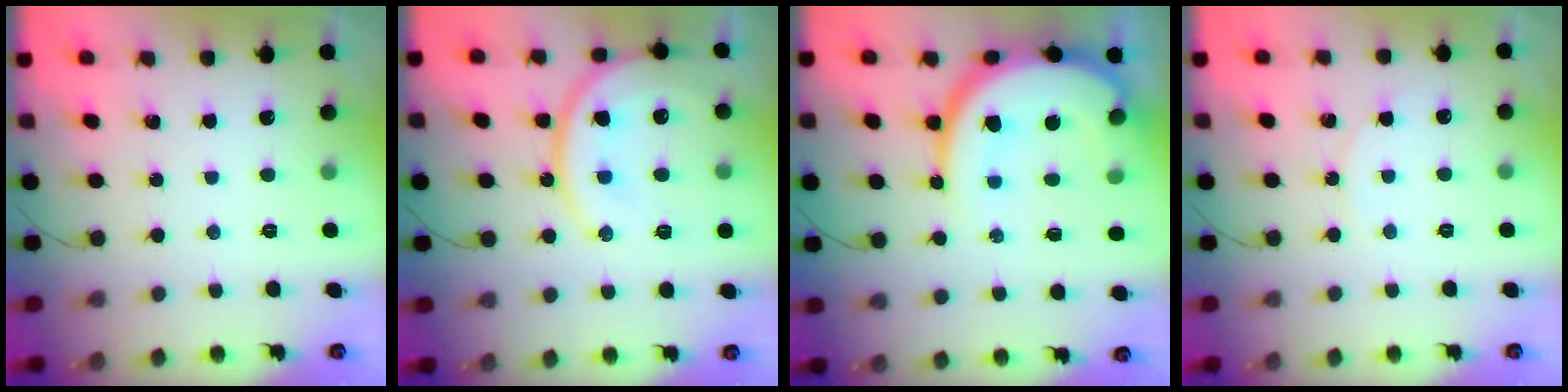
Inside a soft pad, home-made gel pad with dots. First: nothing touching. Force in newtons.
{"total": 16.6, "press": 16.5, "slide": 1.9}
{"total": 16.9, "press": 16.9, "slide": 1.5}
{"total": 3.8, "press": 3.7, "slide": 0.5}